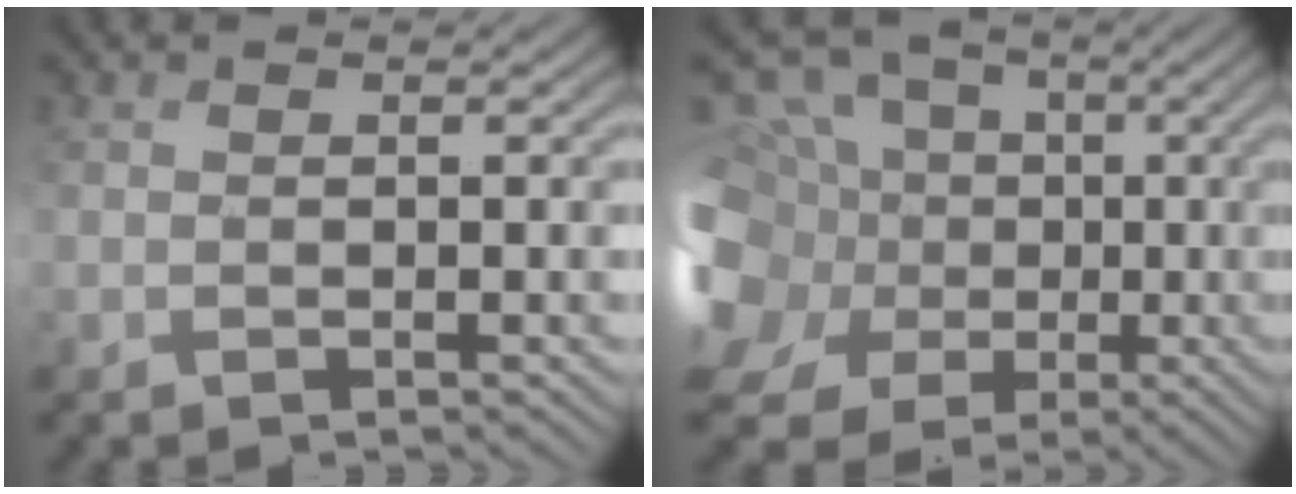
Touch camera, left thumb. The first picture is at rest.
{"total": 18.9, "force": [-2.9, 16.1, 9.5], "torque": [-0.278, 0.025, -0.058]}